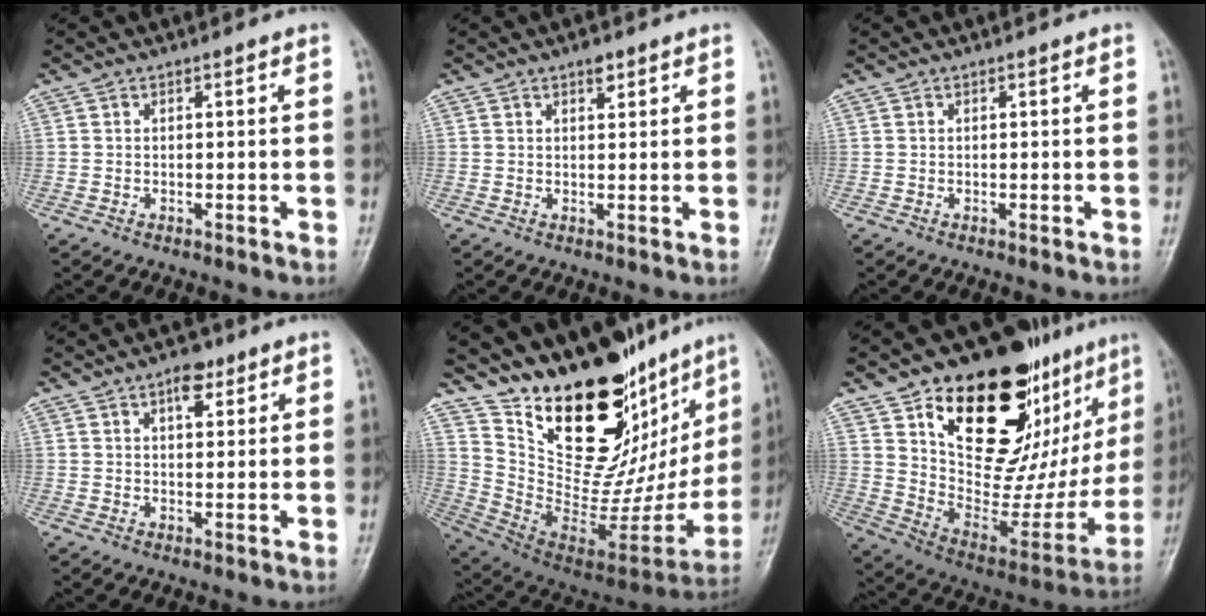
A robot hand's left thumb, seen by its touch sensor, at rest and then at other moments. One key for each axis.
{"total": 2.0, "fx": 1.3, "fy": 0.9, "fz": 1.1, "tx": -0.009, "ty": -0.006, "tz": 0.019}
{"total": 0.0}
{"total": 4.4, "fx": 2.5, "fy": 2.3, "fz": 2.8, "tx": -0.025, "ty": -0.010, "tz": 0.035}
{"total": 30.3, "fx": 20.6, "fy": 13.9, "fz": 17.3, "tx": -0.223, "ty": -0.106, "tz": 0.335}
{"total": 31.9, "fx": 16.5, "fy": 16.0, "fz": 22.2, "tx": -0.269, "ty": -0.049, "tz": 0.271}